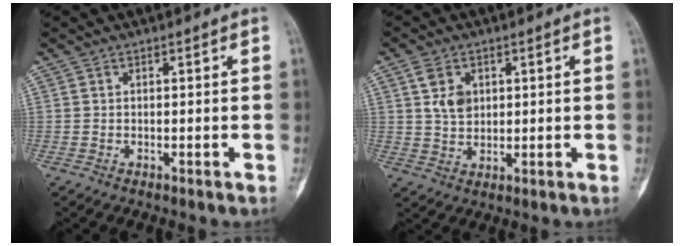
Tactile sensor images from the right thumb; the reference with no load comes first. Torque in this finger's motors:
{"motor_torque": [0.81, 0.75, 0.31, -0.37, 0.00]}